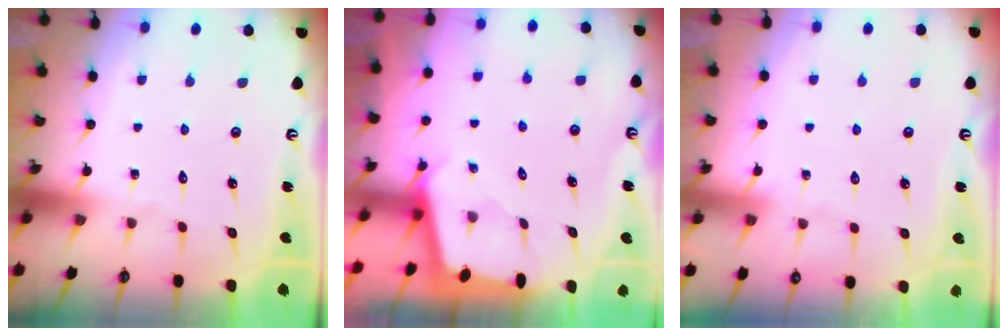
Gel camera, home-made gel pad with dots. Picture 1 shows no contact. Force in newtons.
{"total": 1.8, "press": 1.8, "slide": 0.2}
{"total": 3.6, "press": 3.5, "slide": 0.6}